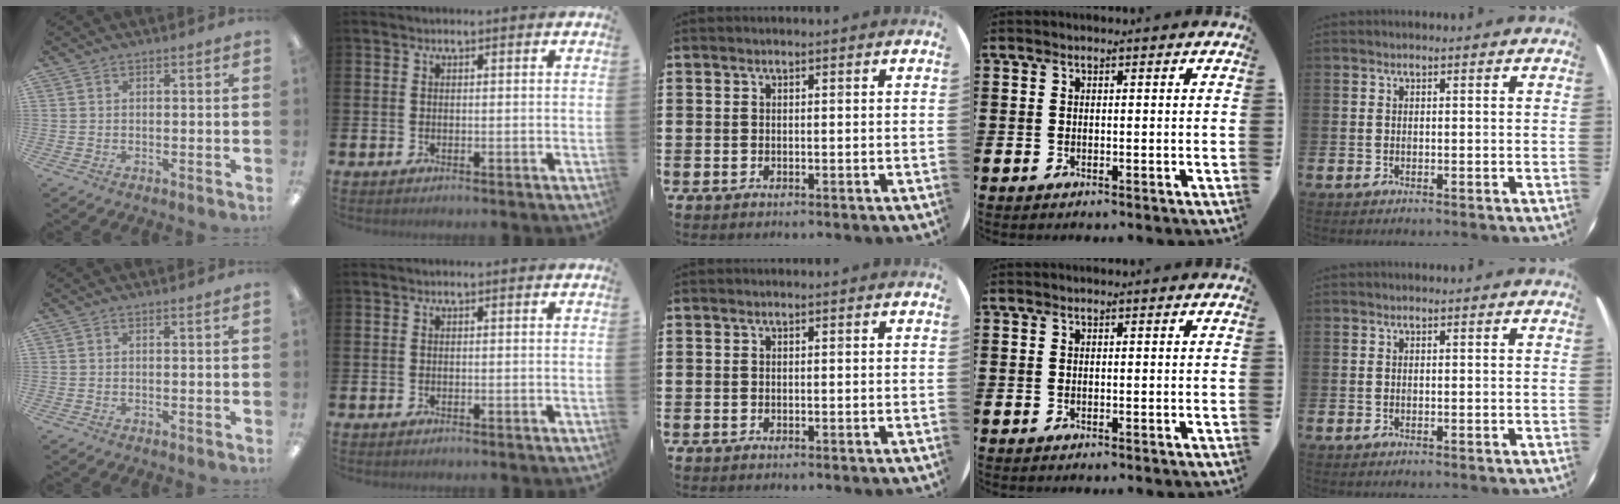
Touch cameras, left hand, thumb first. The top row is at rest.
{}